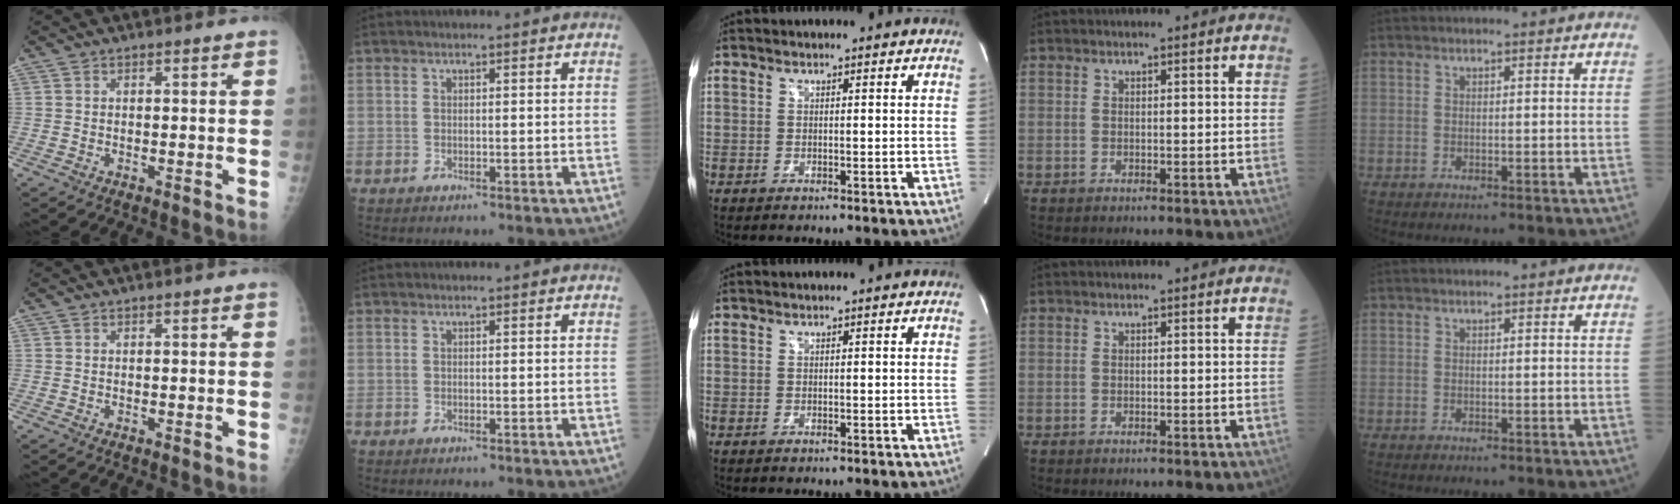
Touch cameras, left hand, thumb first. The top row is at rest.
{}